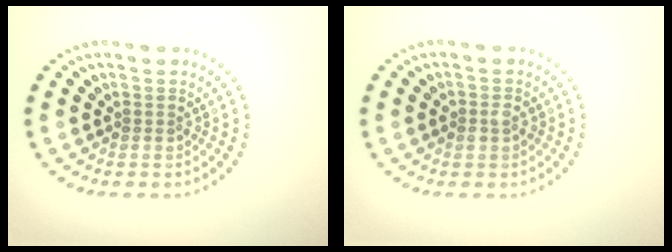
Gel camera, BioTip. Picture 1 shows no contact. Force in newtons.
{"total": 1.2, "press": 1.1, "slide": 0.3}